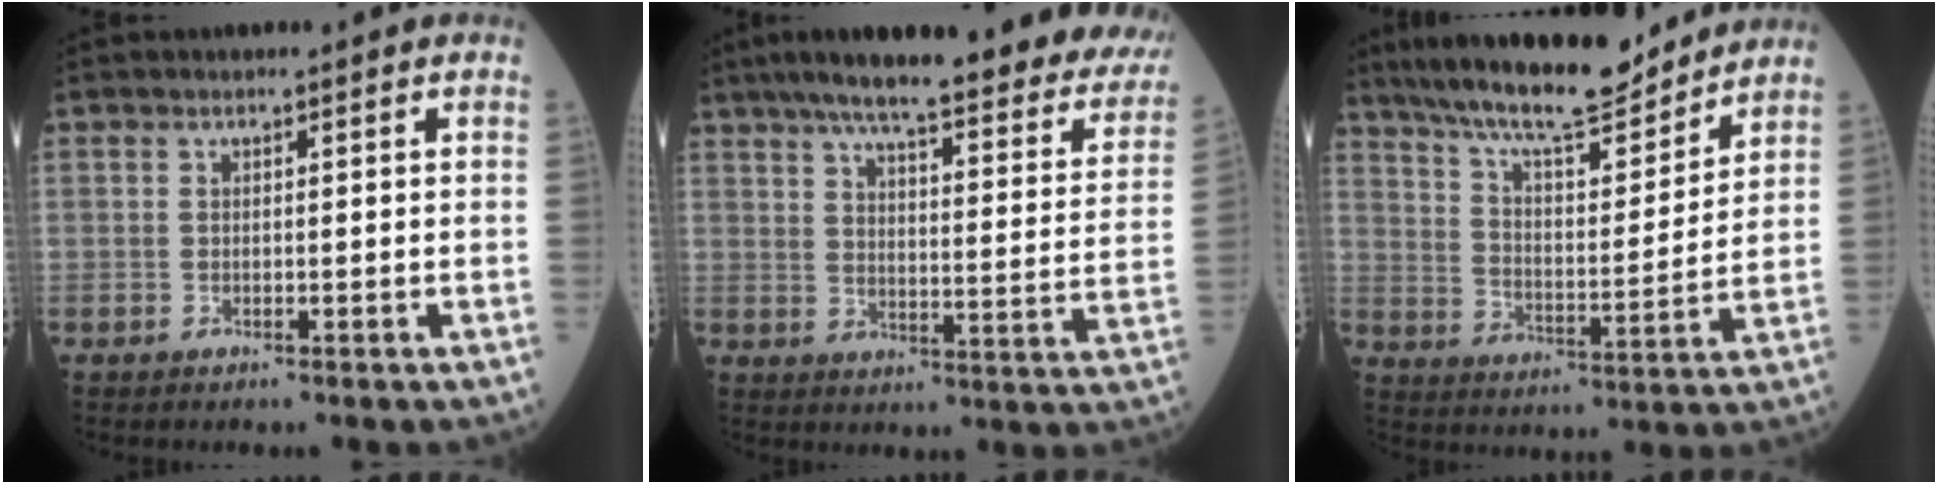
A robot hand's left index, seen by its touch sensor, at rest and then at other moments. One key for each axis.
{"total": 31.5, "fx": 25.8, "fy": 5.2, "fz": 17.2, "tx": -0.228, "ty": -0.033, "tz": 0.318}
{"total": 17.9, "fx": 15.7, "fy": 2.8, "fz": 8.3, "tx": -0.147, "ty": 0.008, "tz": 0.258}